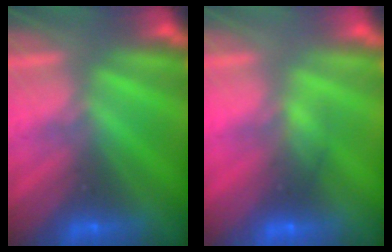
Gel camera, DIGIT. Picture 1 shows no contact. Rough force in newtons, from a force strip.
{"total": 2.9}